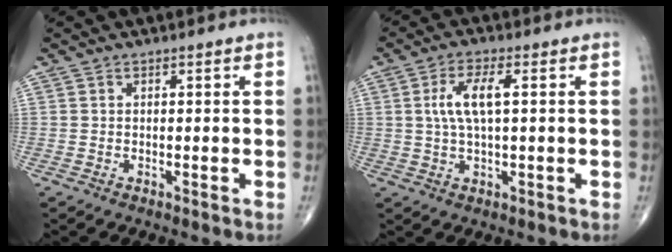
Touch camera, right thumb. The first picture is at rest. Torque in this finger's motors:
{"motor_torque": [0.11, 0.11, 0.35, 0.22, 0.25]}